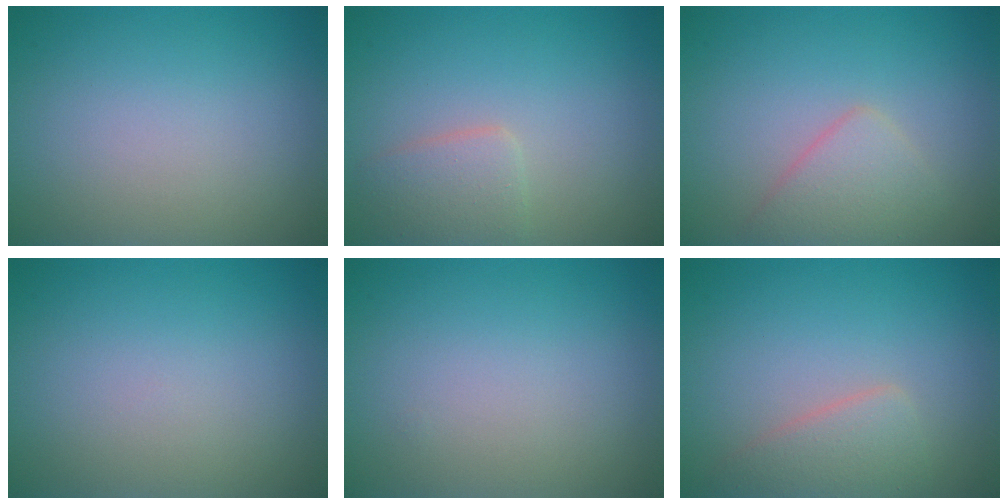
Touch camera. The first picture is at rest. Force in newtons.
{"total": 2.4, "press": 2.4, "slide": 0.1}
{"total": 2.7, "press": 2.7, "slide": 0.1}
{"total": 0.0}
{"total": 0.0}
{"total": 2.7, "press": 2.7, "slide": 0.1}